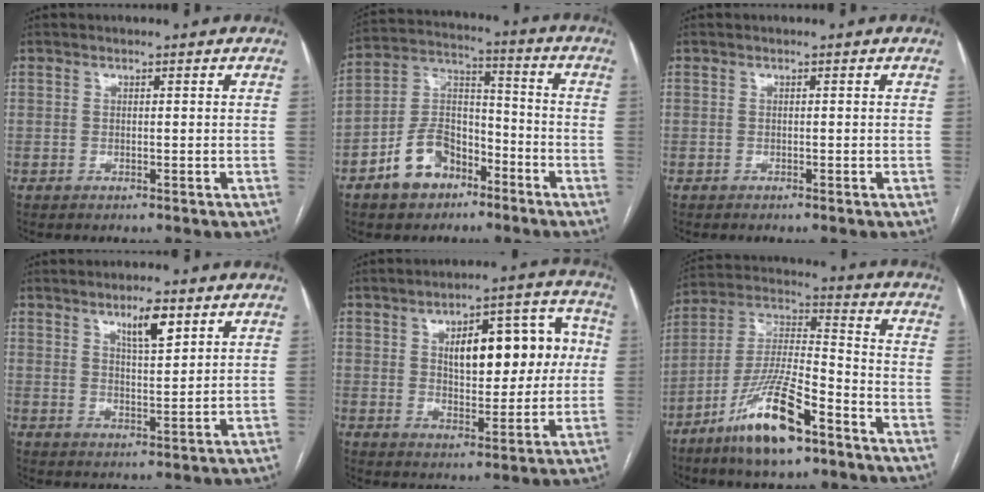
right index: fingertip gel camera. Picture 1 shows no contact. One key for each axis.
{"total": 10.7, "fx": -6.2, "fy": 6.7, "fz": 5.6, "tx": -0.118, "ty": 0.026, "tz": -0.109}
{"total": 0.0}
{"total": 5.2, "fx": 3.0, "fy": 1.1, "fz": 4.1, "tx": -0.071, "ty": -0.002, "tz": 0.053}
{"total": 13.7, "fx": 2.5, "fy": 5.9, "fz": 12.1, "tx": -0.157, "ty": 0.036, "tz": 0.044}
{"total": 15.2, "fx": -9.2, "fy": 3.1, "fz": 11.7, "tx": -0.233, "ty": -0.014, "tz": -0.168}